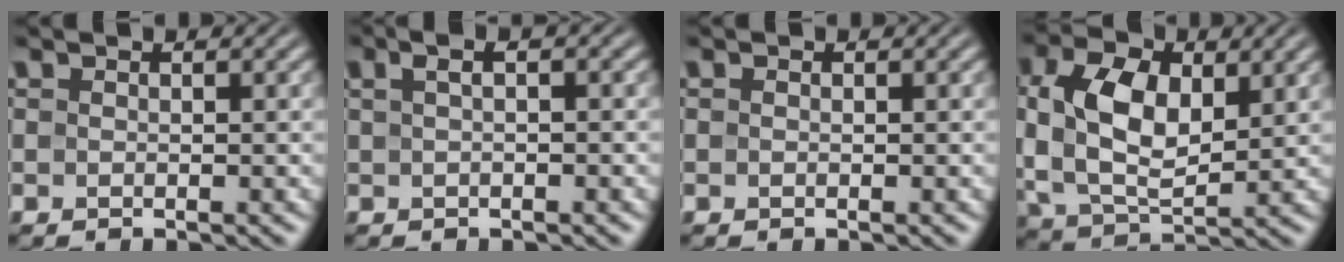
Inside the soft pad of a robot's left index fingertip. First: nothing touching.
{"total": 2.5, "force": [0.9, 0.8, 2.2], "torque": [-0.034, 0.007, 0.009]}
{"total": 0.0}
{"total": 8.5, "force": [1.6, 5.2, 6.5], "torque": [-0.134, 0.006, 0.027]}